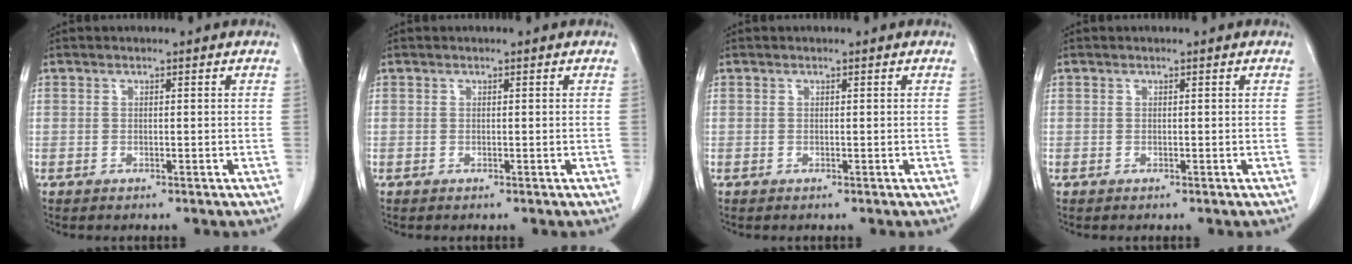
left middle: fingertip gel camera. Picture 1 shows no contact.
{"total": 0.0}
{"total": 0.0}
{"total": 0.0}